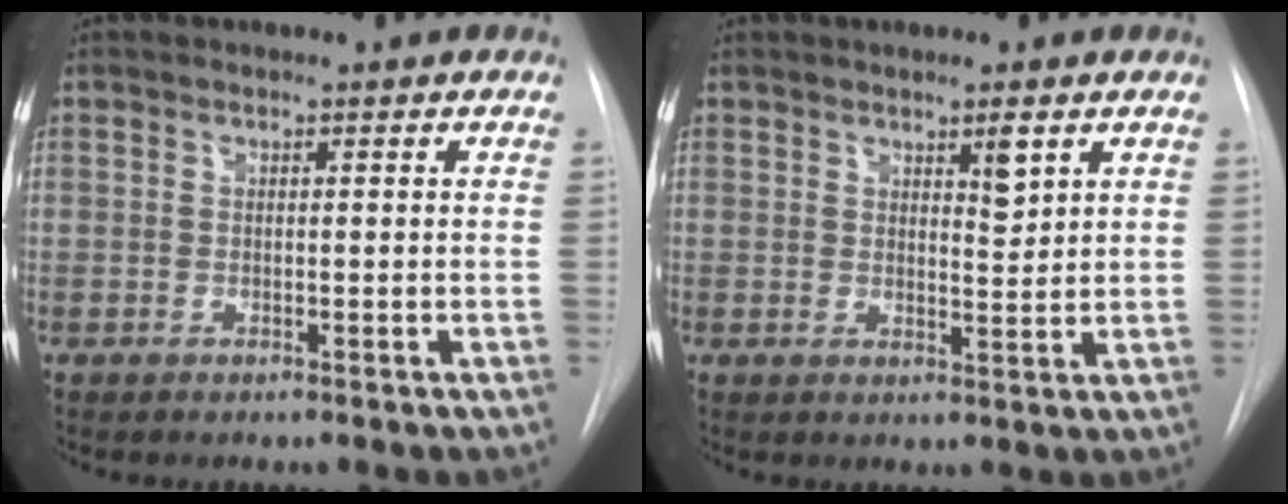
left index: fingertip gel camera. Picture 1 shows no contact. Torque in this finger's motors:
{"motor_torque": [0.13, -0.07, 0.15, 0.04]}